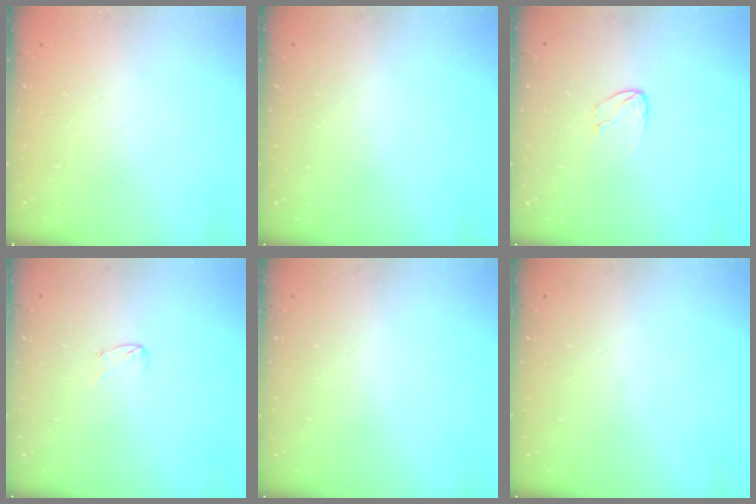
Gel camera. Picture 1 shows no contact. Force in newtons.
{"total": 0.0}
{"total": 4.4, "press": 4.4, "slide": 0.3}
{"total": 3.0, "press": 3.0, "slide": 0.3}
{"total": 0.0}
{"total": 0.0}